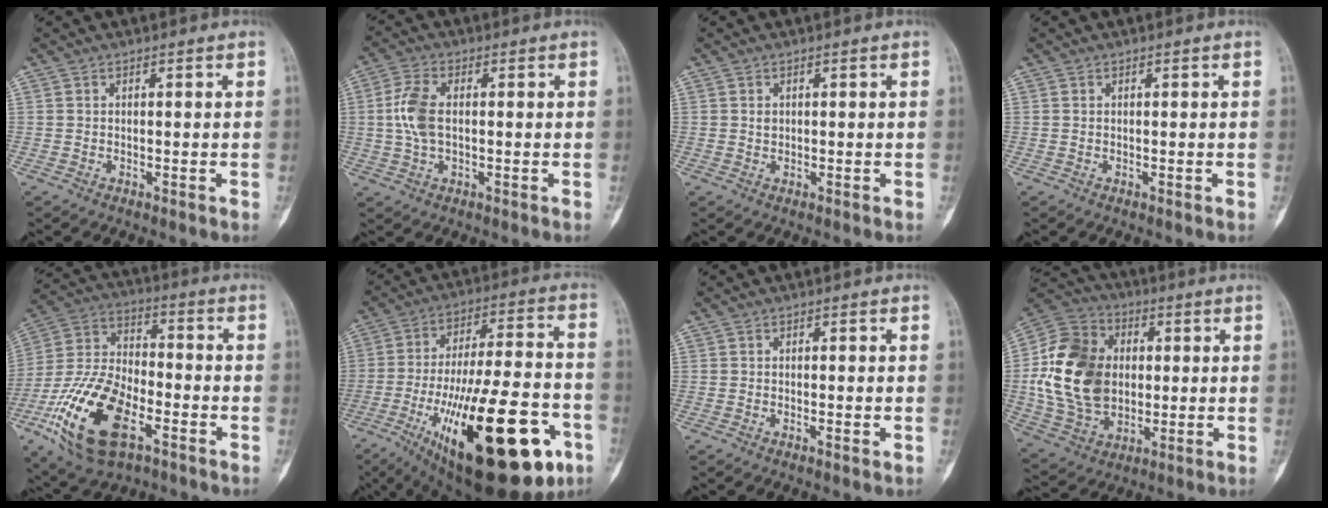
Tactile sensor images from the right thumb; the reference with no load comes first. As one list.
[{"total": 6.9, "force": [0.3, 3.7, 5.8], "torque": [-0.134, 0.011, 0.003]}, {"total": 0.9, "force": [0.2, 0.7, 0.4], "torque": [-0.001, 0.001, 0.004]}, {"total": 0.0}, {"total": 21.0, "force": [-8.7, 10.6, 15.8], "torque": [-0.308, 0.032, -0.153]}, {"total": 34.7, "force": [-13.5, 12.4, 29.5], "torque": [-0.440, 0.029, -0.195]}, {"total": 1.1, "force": [-0.4, 0.3, 1.0], "torque": [-0.015, 0.003, -0.005]}, {"total": 20.1, "force": [0.9, 15.1, 13.2], "torque": [-0.229, 0.007, 0.021]}]